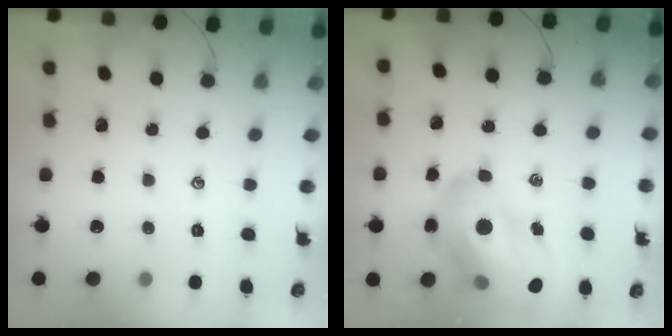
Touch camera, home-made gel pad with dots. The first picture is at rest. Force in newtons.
{"total": 21.8, "press": 21.0, "slide": 5.8}